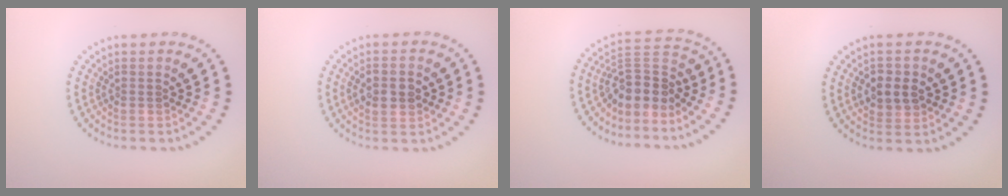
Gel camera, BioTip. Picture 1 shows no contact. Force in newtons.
{"total": 3.2, "press": 3.2, "slide": 0.5}
{"total": 3.8, "press": 3.0, "slide": 2.3}
{"total": 2.9, "press": 2.8, "slide": 0.4}